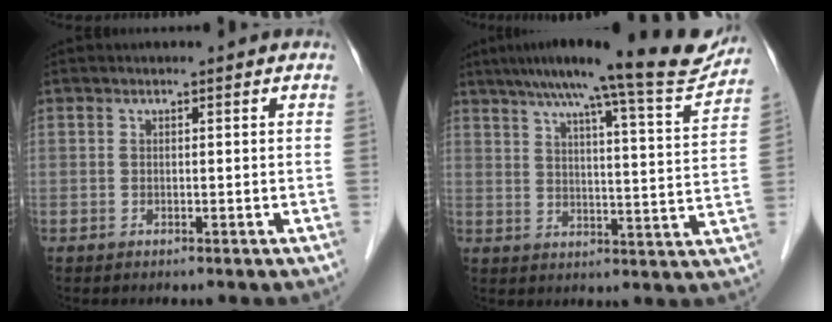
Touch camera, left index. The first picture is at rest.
{"total": 18.5, "force": [15.7, 0.6, 9.7], "torque": [-0.142, -0.009, 0.205]}